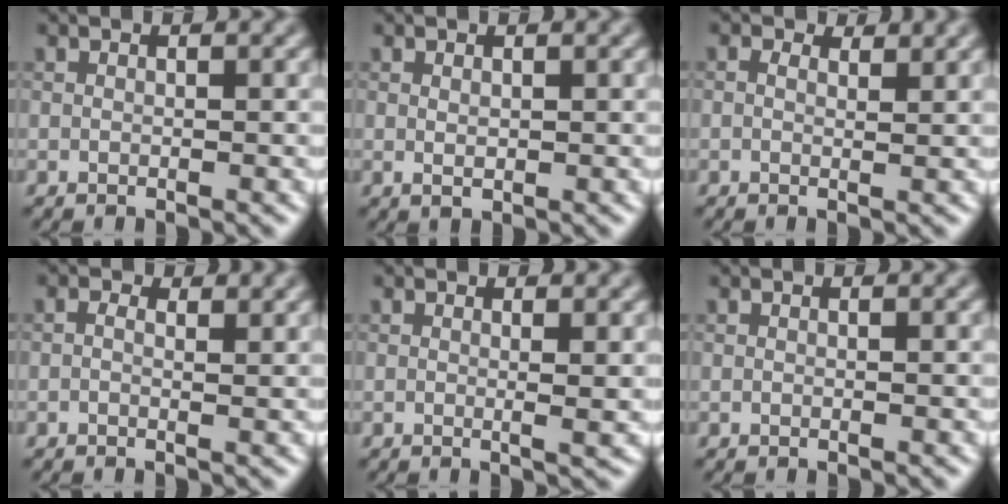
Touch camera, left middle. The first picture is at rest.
{"total": 0.9, "force": [0.3, 0.4, 0.7], "torque": [-0.015, -0.002, 0.009]}
{"total": 2.5, "force": [1.6, 1.2, 1.5], "torque": [-0.024, -0.003, 0.010]}
{"total": 2.5, "force": [1.1, 1.4, 1.8], "torque": [-0.021, 0.003, -0.006]}
{"total": 1.5, "force": [0.4, 0.4, 1.4], "torque": [-0.015, -0.001, 0.001]}
{"total": 0.0}